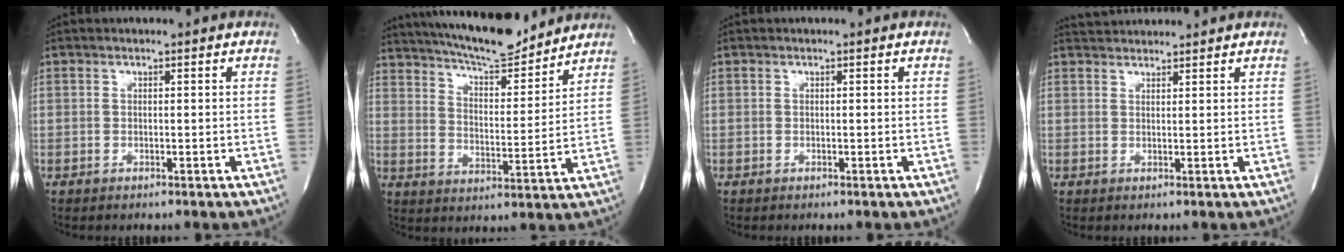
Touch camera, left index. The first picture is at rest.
{"total": 16.2, "force": [14.5, 2.5, 6.7], "torque": [-0.114, -0.002, 0.225]}
{"total": 0.0}
{"total": 3.8, "force": [3.8, 0.3, 0.3], "torque": [-0.011, 0.028, 0.065]}